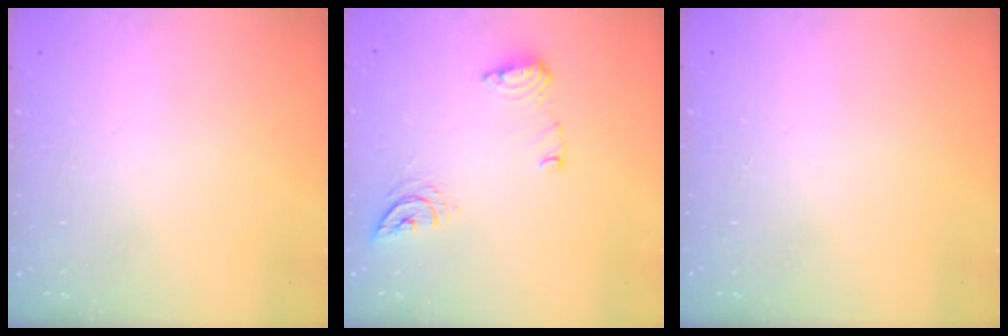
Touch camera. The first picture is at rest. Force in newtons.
{"total": 8.9, "press": 8.9, "slide": 0.5}
{"total": 0.0}